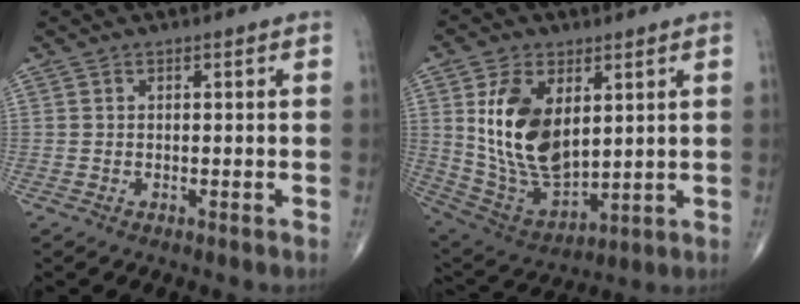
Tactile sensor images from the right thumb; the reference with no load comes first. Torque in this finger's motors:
{"motor_torque": [-0.81, 1.86, 1.53, 0.53, 0.49]}